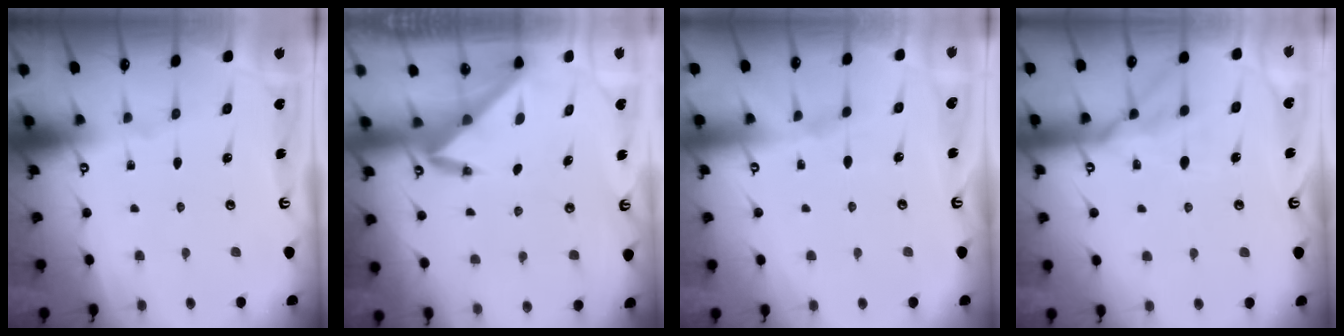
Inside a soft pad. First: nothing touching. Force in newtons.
{"total": 3.4, "press": 3.4, "slide": 0.4}
{"total": 1.7, "press": 1.7, "slide": 0.4}
{"total": 12.2, "press": 12.1, "slide": 1.2}